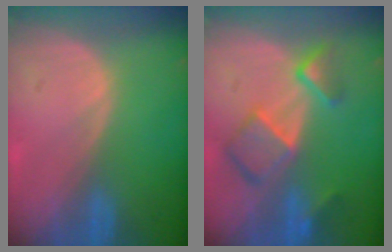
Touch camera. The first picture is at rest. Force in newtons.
{"total": 7.9, "press": 6.8, "slide": 3.9}